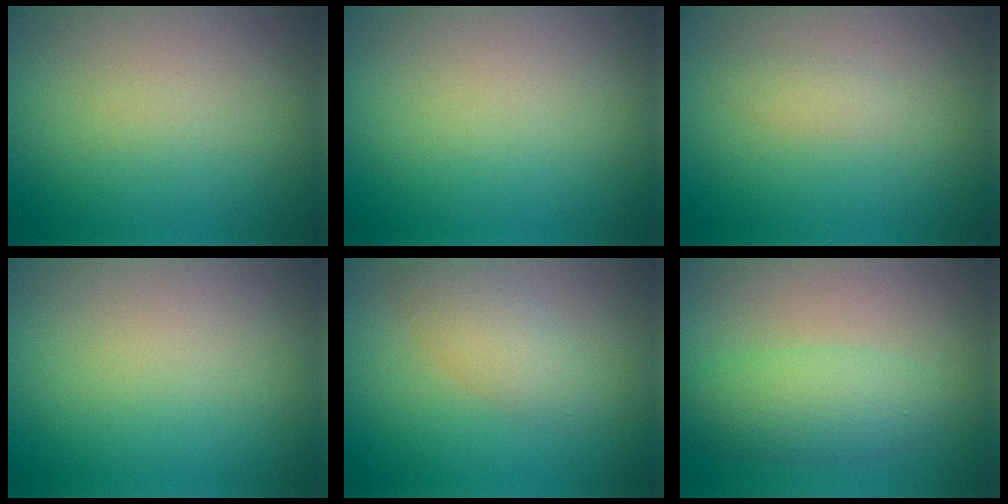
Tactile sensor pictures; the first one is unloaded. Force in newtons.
{"total": 0.0}
{"total": 0.9, "press": 0.9, "slide": 0.1}
{"total": 0.0}
{"total": 2.8, "press": 2.8, "slide": 0.1}
{"total": 3.7, "press": 3.6, "slide": 0.2}